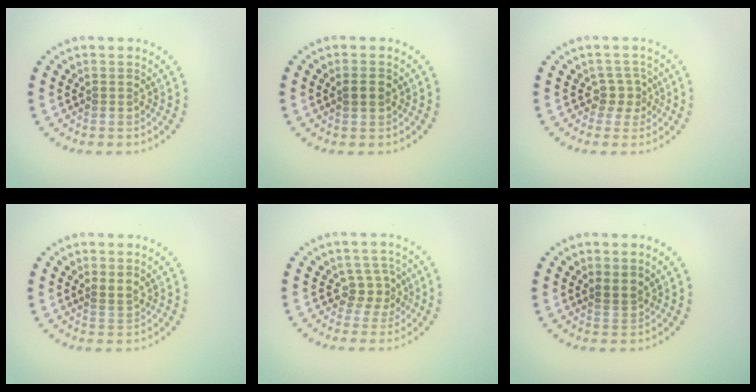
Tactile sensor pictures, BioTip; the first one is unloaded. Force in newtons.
{"total": 1.6, "press": 1.6, "slide": 0.3}
{"total": 1.9, "press": 1.4, "slide": 1.2}
{"total": 0.9, "press": 0.7, "slide": 0.6}
{"total": 2.2, "press": 1.7, "slide": 1.4}
{"total": 1.5, "press": 1.3, "slide": 0.7}